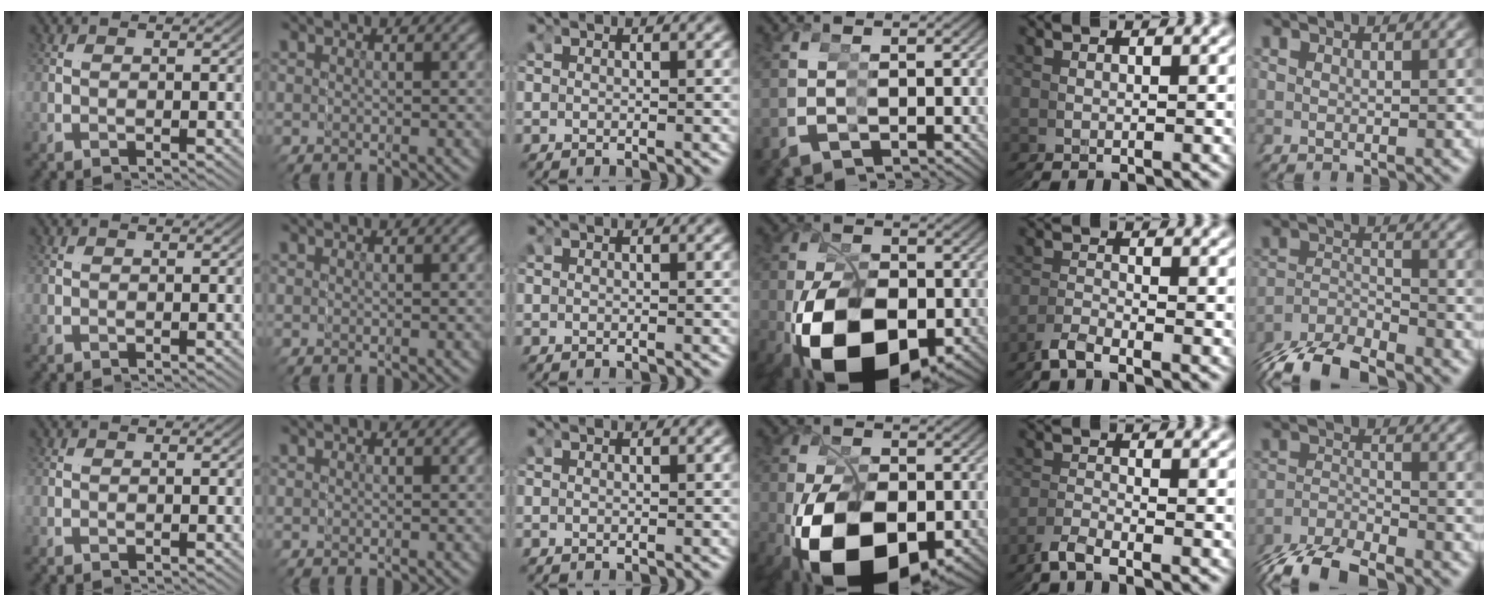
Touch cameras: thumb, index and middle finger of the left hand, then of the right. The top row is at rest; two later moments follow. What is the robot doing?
{"motion": "grasp_and_lifting", "object": "markers"}